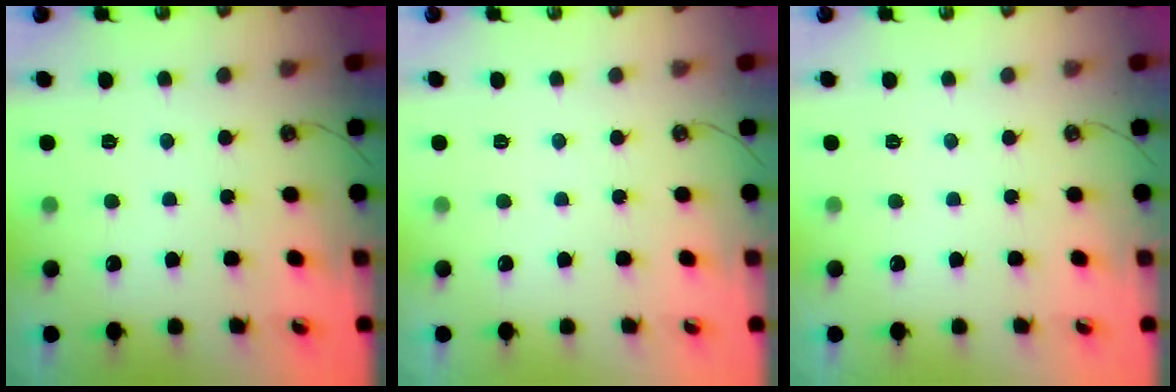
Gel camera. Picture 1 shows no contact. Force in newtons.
{"total": 0.0}
{"total": 0.0}